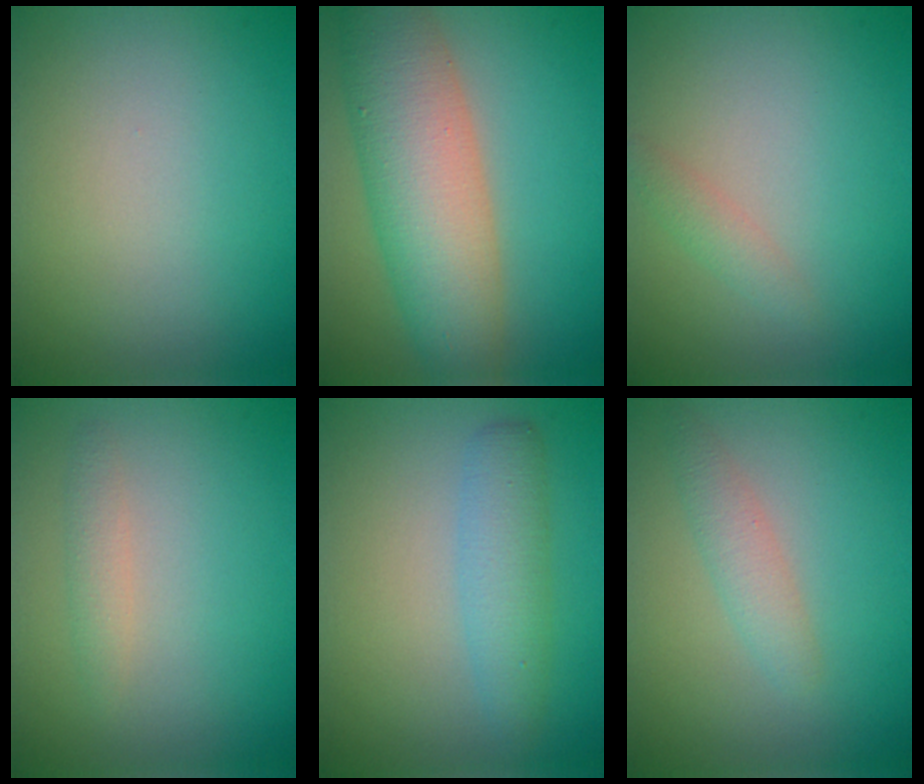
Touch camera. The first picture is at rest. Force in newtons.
{"total": 8.4, "press": 8.4, "slide": 0.3}
{"total": 1.2, "press": 1.2, "slide": 0.0}
{"total": 1.3, "press": 1.3, "slide": 0.0}
{"total": 2.9, "press": 2.9, "slide": 0.1}
{"total": 1.9, "press": 1.9, "slide": 0.1}